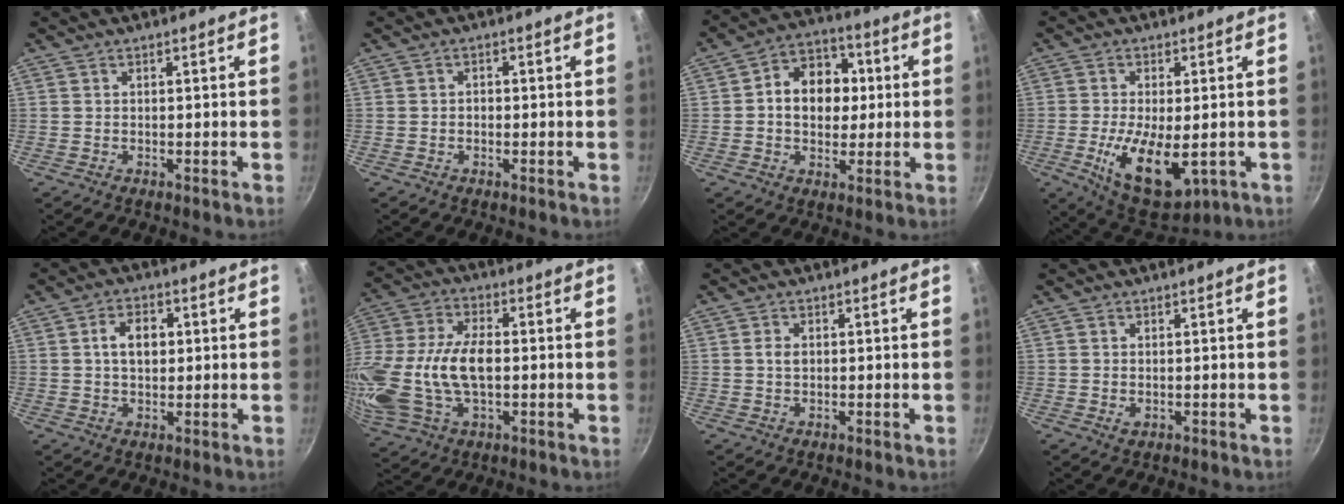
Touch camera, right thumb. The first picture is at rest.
{"total": 0.9, "force": [-0.4, 0.8, 0.4], "torque": [-0.005, 0.004, -0.008]}
{"total": 12.0, "force": [1.0, 9.3, 7.5], "torque": [-0.071, 0.018, 0.000]}
{"total": 13.2, "force": [-2.5, 6.4, 11.2], "torque": [-0.179, -0.008, -0.027]}
{"total": 6.0, "force": [0.8, 4.1, 4.3], "torque": [-0.053, 0.007, 0.009]}
{"total": 22.7, "force": [-1.5, 13.1, 18.4], "torque": [-0.410, 0.015, -0.029]}
{"total": 1.9, "force": [0.1, 1.3, 1.3], "torque": [-0.020, 0.003, 0.001]}
{"total": 1.1, "force": [0.1, 0.8, 0.8], "torque": [-0.012, -0.003, 0.001]}